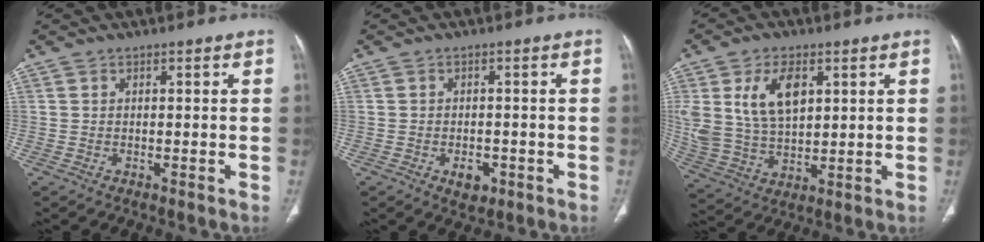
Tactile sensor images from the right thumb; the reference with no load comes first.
{"total": 3.3, "force": [-1.5, 2.1, 2.0], "torque": [-0.019, 0.004, -0.016]}
{"total": 13.3, "force": [4.5, 7.7, 9.8], "torque": [-0.183, -0.011, 0.100]}